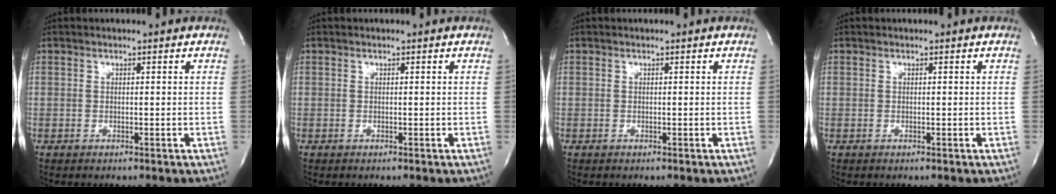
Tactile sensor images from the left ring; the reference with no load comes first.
{"total": 0.0}
{"total": 0.0}
{"total": 0.0}